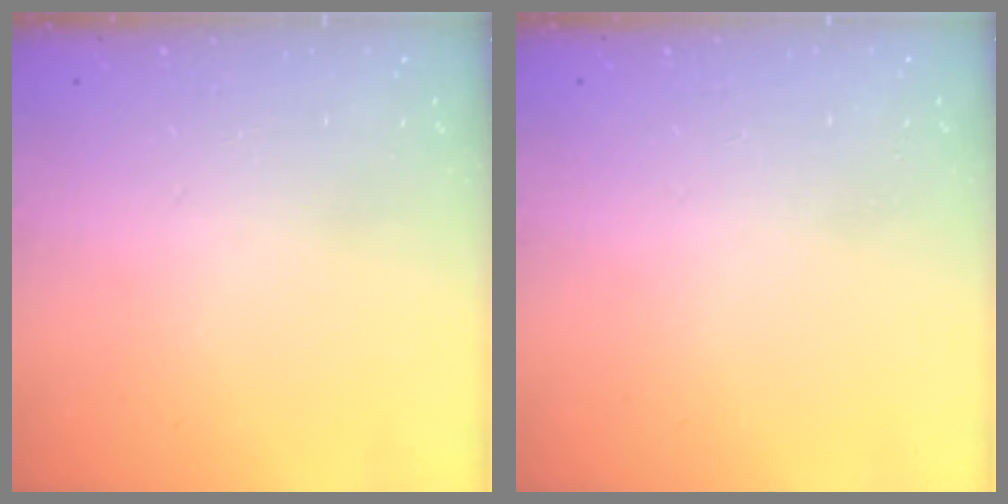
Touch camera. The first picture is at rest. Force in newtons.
{"total": 0.0}